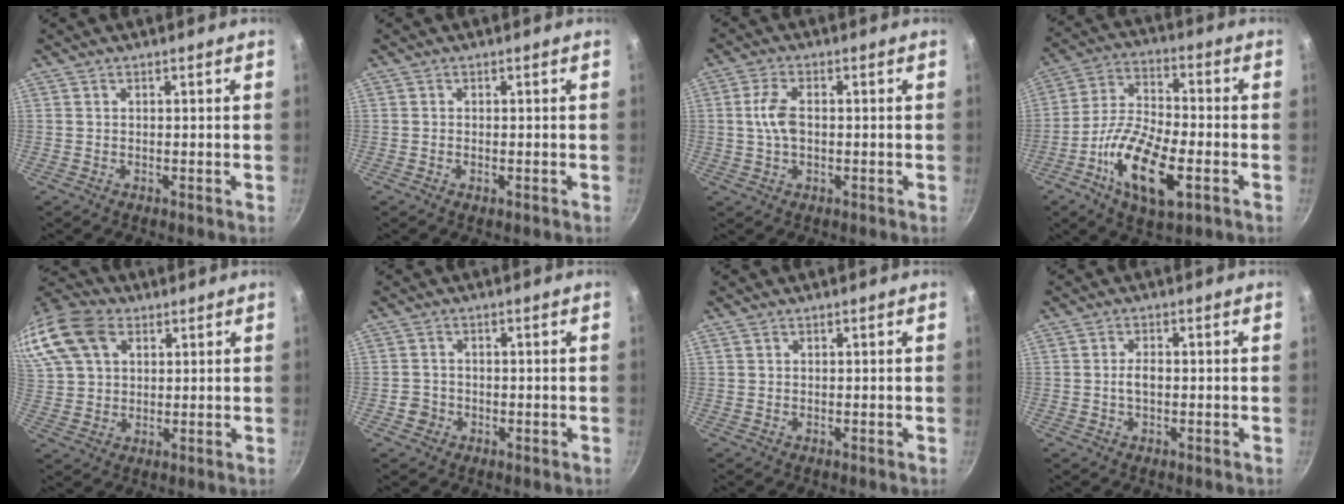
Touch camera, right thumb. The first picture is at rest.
{"total": 1.0, "force": [-0.3, 0.5, 0.8], "torque": [-0.015, 0.000, -0.006]}
{"total": 5.3, "force": [0.1, 3.1, 4.4], "torque": [-0.084, 0.013, -0.003]}
{"total": 16.1, "force": [-5.8, 6.5, 13.5], "torque": [-0.254, 0.022, -0.116]}
{"total": 21.5, "force": [8.8, 15.2, 12.4], "torque": [-0.299, 0.041, 0.163]}
{"total": 2.6, "force": [-0.8, 2.4, 0.6], "torque": [0.001, 0.010, -0.013]}
{"total": 0.7, "force": [0.4, 0.6, 0.2], "torque": [-0.004, 0.002, 0.005]}
{"total": 2.6, "force": [-0.1, 1.5, 2.1], "torque": [-0.035, 0.009, -0.004]}